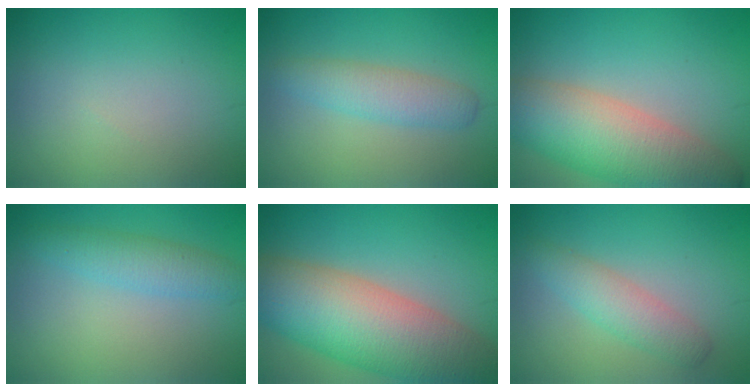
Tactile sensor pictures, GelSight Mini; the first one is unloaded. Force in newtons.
{"total": 3.0, "press": 3.0, "slide": 0.1}
{"total": 8.8, "press": 8.8, "slide": 0.8}
{"total": 2.6, "press": 2.6, "slide": 0.2}
{"total": 11.7, "press": 11.7, "slide": 0.7}
{"total": 2.9, "press": 2.9, "slide": 0.1}